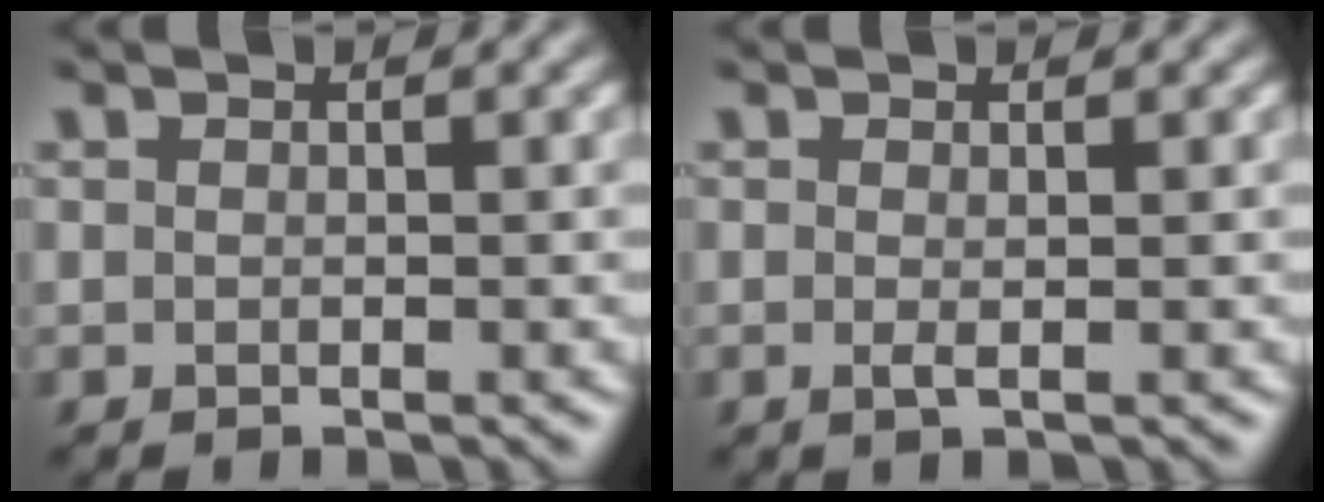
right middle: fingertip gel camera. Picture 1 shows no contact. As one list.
[{"total": 0.8, "force": [0.0, 0.1, 0.7], "torque": [-0.016, -0.004, -0.001]}]